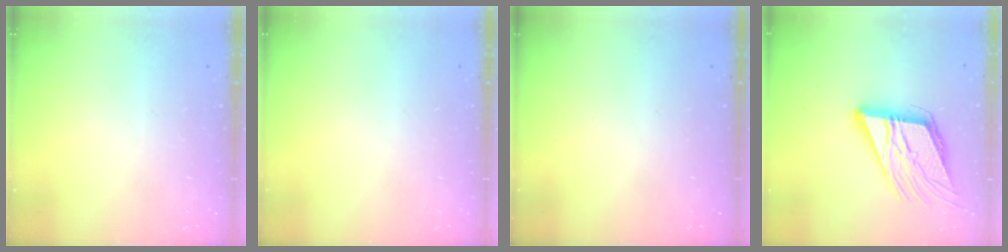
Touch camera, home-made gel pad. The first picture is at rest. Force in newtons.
{"total": 0.0}
{"total": 0.0}
{"total": 16.2, "press": 15.9, "slide": 2.9}